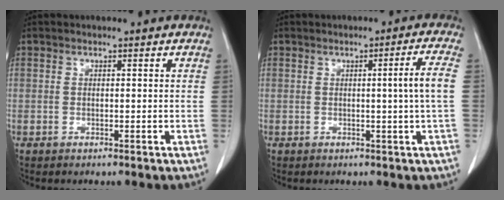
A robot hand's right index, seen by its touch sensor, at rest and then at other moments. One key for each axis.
{"total": 4.4, "fx": -0.1, "fy": -1.3, "fz": 4.2, "tx": -0.060, "ty": -0.004, "tz": 0.000}